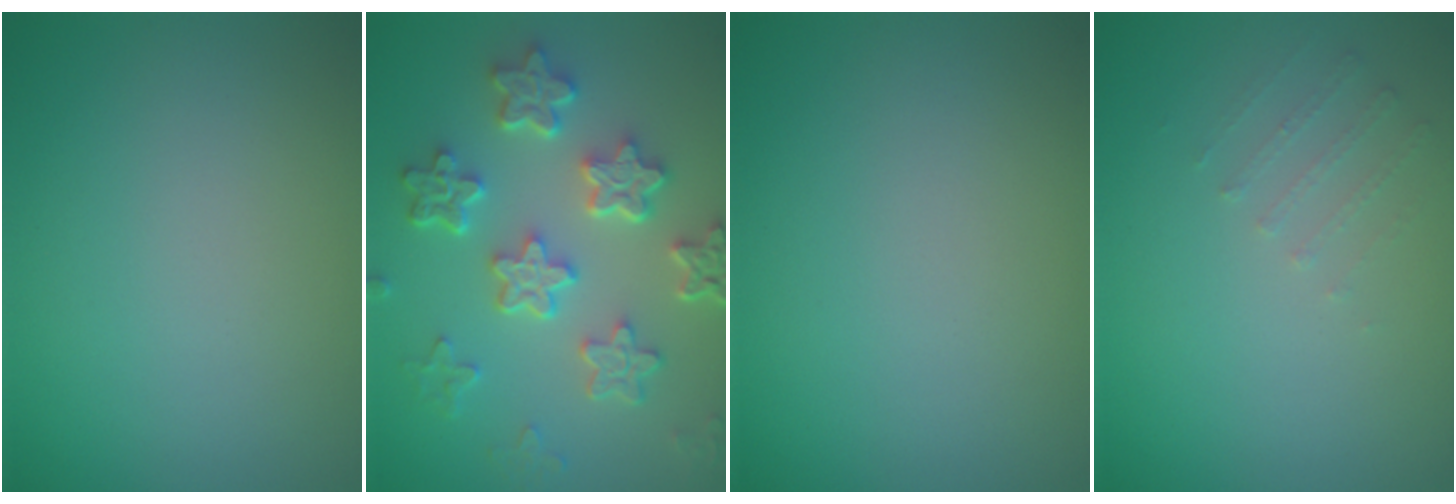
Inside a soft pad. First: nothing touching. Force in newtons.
{"total": 6.1, "press": 4.8, "slide": 3.8}
{"total": 0.0}
{"total": 0.6, "press": 0.5, "slide": 0.4}